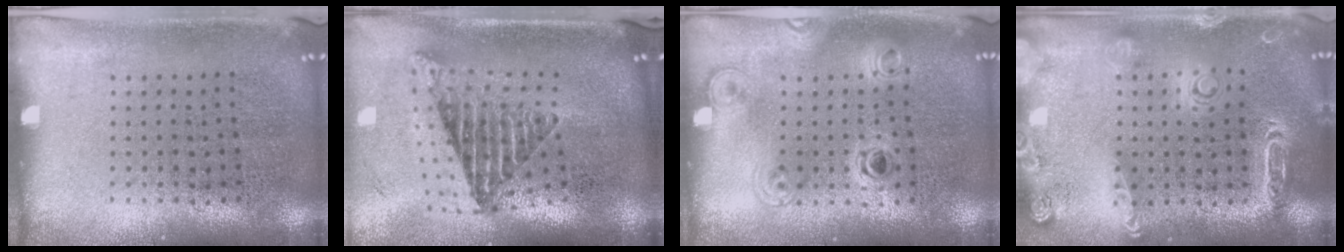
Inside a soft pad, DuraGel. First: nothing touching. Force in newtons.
{"total": 2.6, "press": 1.6, "slide": 2.0}
{"total": 1.4, "press": 1.2, "slide": 0.7}
{"total": 2.1, "press": 2.0, "slide": 0.6}